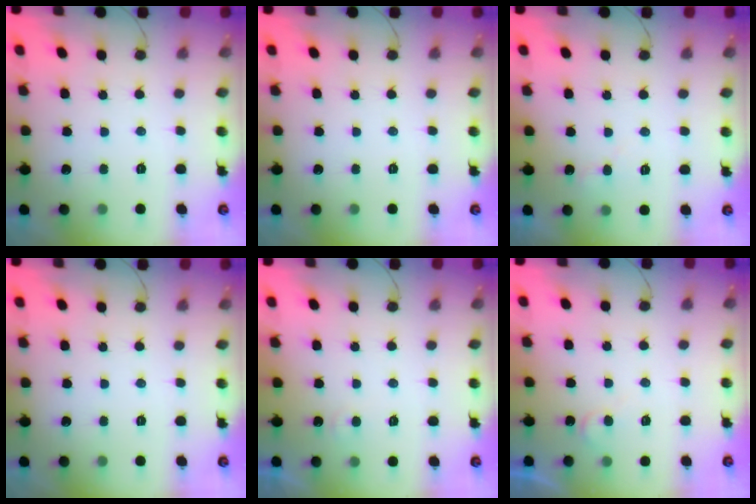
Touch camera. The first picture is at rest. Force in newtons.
{"total": 0.0}
{"total": 4.9, "press": 4.8, "slide": 0.5}
{"total": 0.0}
{"total": 3.3, "press": 3.3, "slide": 0.2}
{"total": 4.4, "press": 4.4, "slide": 0.4}